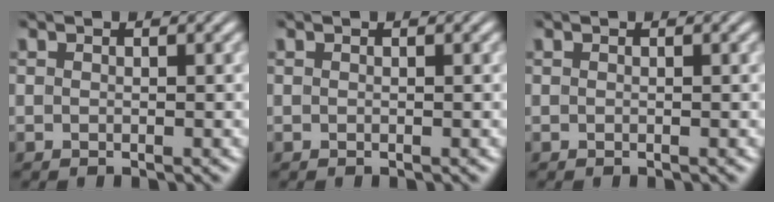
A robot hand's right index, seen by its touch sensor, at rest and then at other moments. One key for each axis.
{"total": 0.0}
{"total": 0.0}